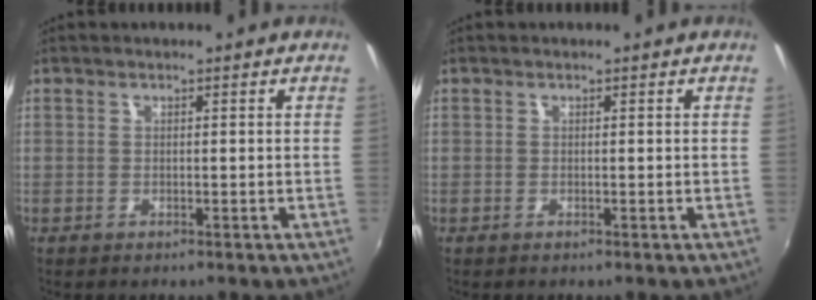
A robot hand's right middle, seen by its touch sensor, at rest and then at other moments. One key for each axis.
{"total": 0.0}